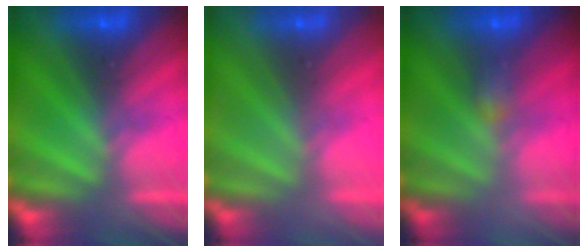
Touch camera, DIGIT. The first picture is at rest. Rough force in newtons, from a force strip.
{"total": 3.3}
{"total": 2.2}